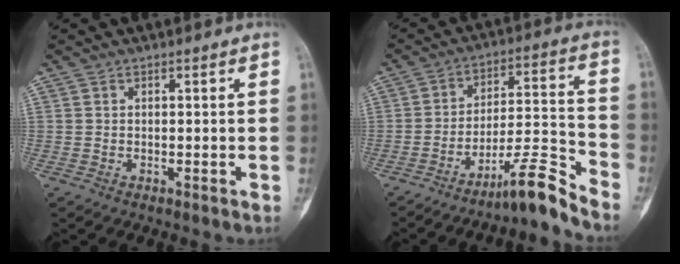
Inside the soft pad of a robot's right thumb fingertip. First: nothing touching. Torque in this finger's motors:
{"motor_torque": [1.40, -0.18, 0.47, -1.04, 0.13]}